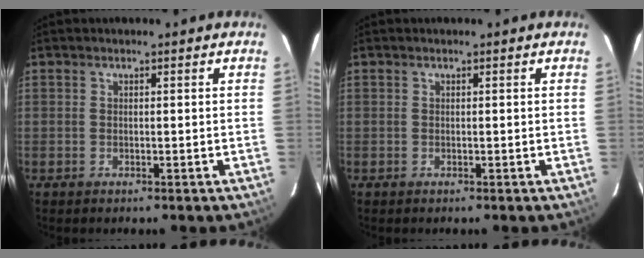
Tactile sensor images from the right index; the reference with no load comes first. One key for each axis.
{"total": 0.0}